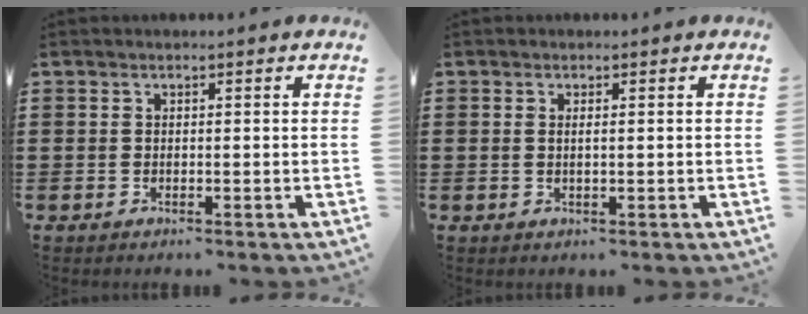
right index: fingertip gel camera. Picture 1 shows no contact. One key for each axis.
{"total": 0.9, "fx": 0.0, "fy": 0.0, "fz": 0.9, "tx": -0.017, "ty": -0.003, "tz": 0.001}